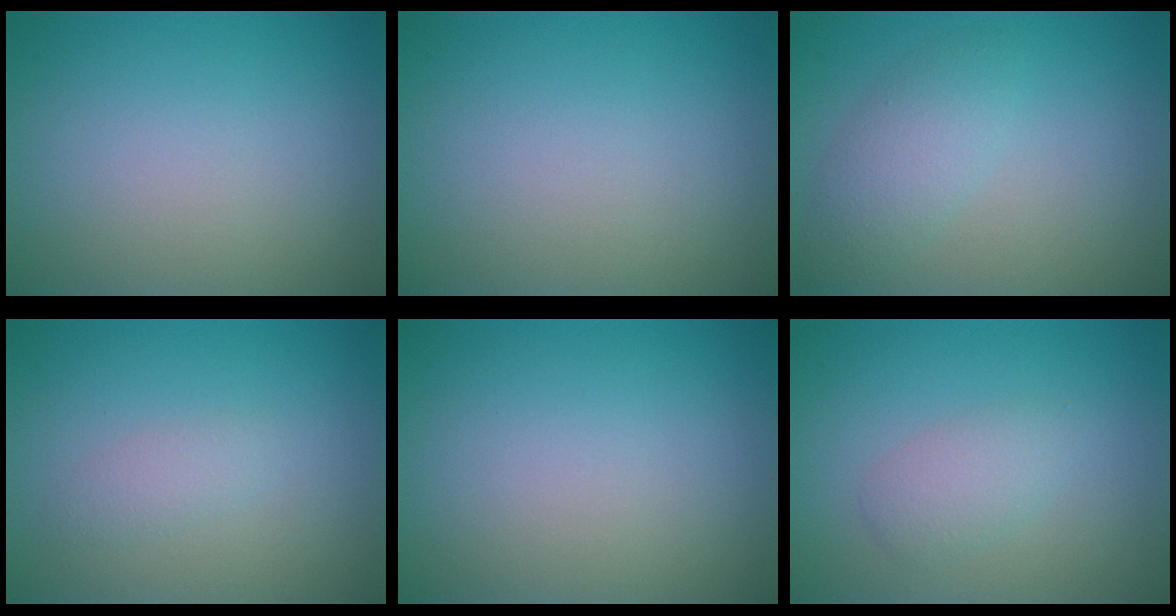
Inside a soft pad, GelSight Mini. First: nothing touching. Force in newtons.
{"total": 0.0}
{"total": 3.0, "press": 3.0, "slide": 0.1}
{"total": 1.3, "press": 1.3, "slide": 0.1}
{"total": 0.0}
{"total": 2.0, "press": 2.0, "slide": 0.0}